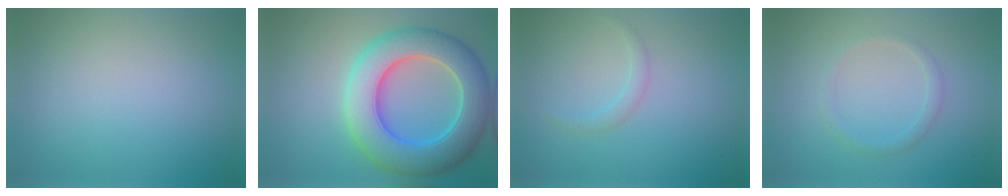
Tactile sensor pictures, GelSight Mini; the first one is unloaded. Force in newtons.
{"total": 10.1, "press": 10.1, "slide": 0.3}
{"total": 1.1, "press": 1.1, "slide": 0.1}
{"total": 1.4, "press": 1.4, "slide": 0.1}